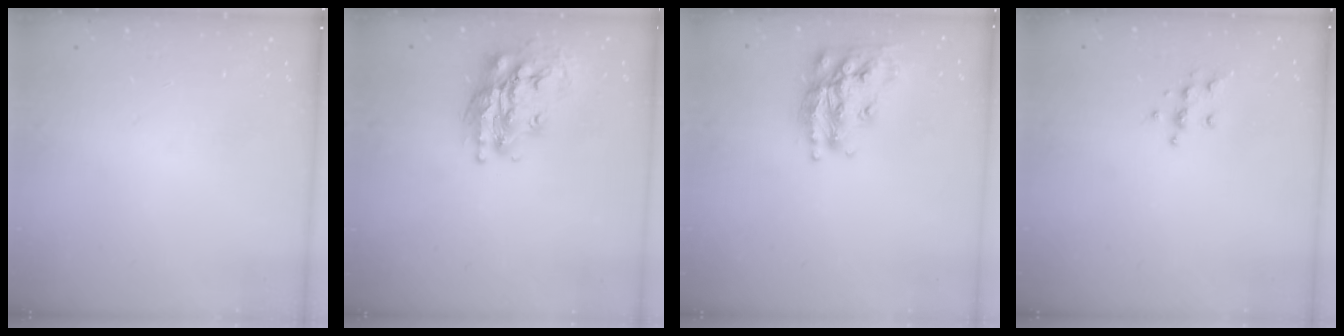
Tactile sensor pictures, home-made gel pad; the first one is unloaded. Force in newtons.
{"total": 18.4, "press": 18.3, "slide": 1.7}
{"total": 18.2, "press": 18.1, "slide": 1.1}
{"total": 5.7, "press": 5.6, "slide": 1.1}